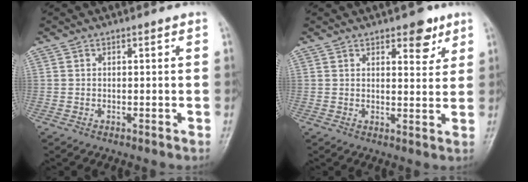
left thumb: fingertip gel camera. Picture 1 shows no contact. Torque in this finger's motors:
{"motor_torque": [-0.05, -0.02, -0.03, -0.22, 0.10]}